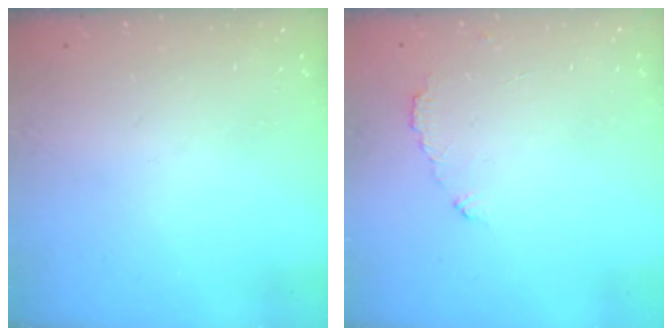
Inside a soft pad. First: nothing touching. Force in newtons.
{"total": 4.0, "press": 4.0, "slide": 0.4}